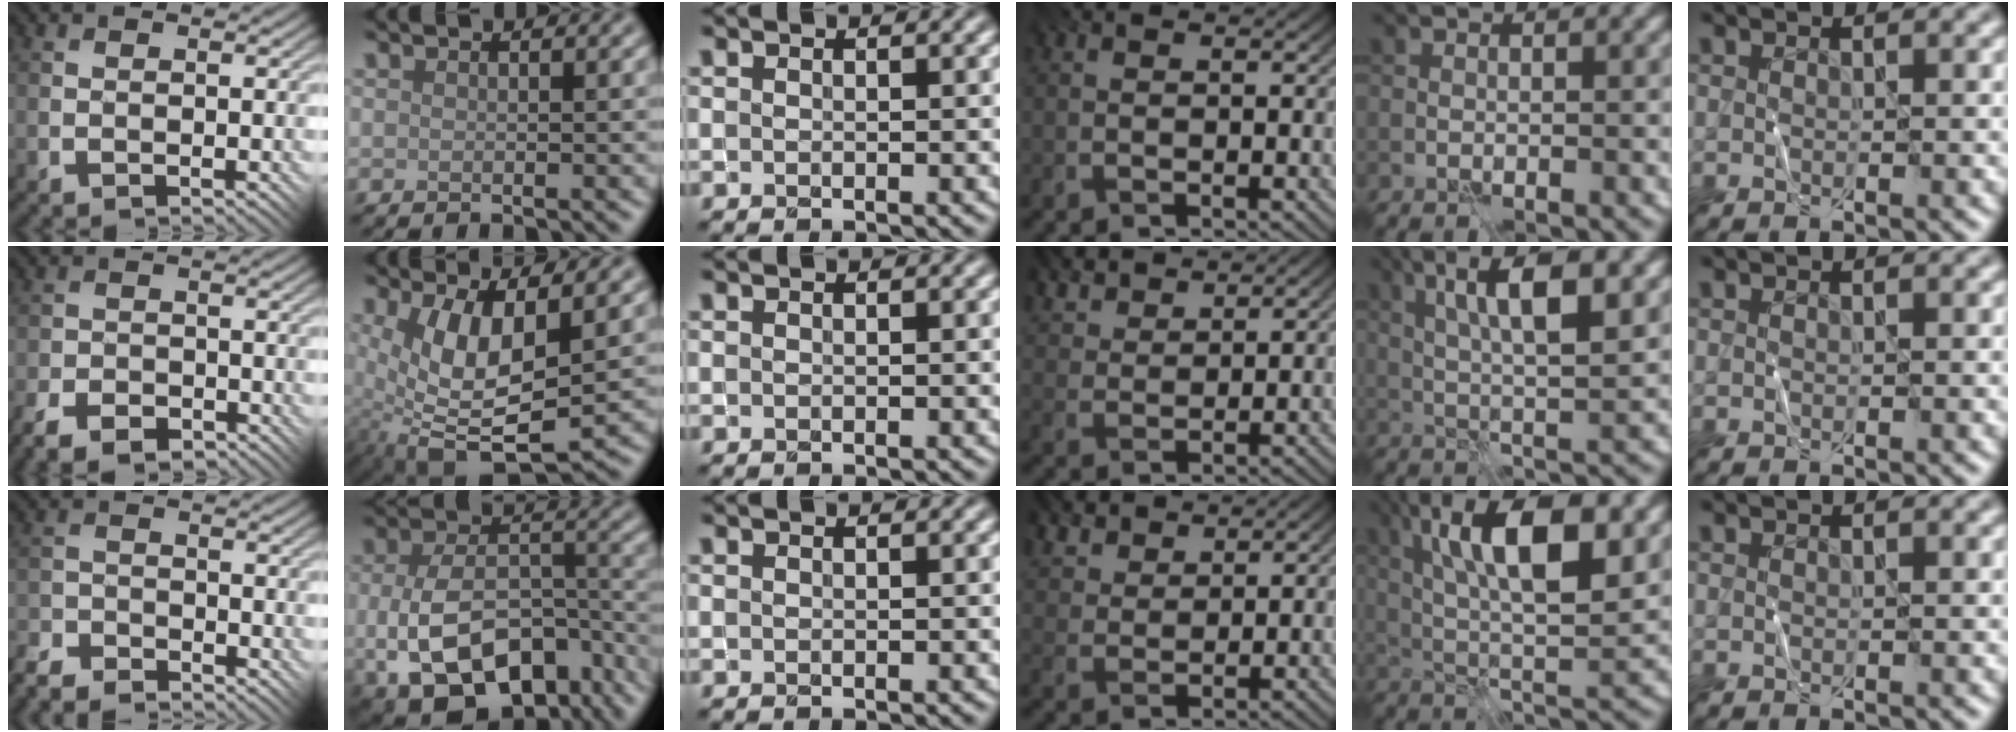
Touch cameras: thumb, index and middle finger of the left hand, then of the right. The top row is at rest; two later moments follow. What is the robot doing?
{"motion": "fold", "object": "shorts"}